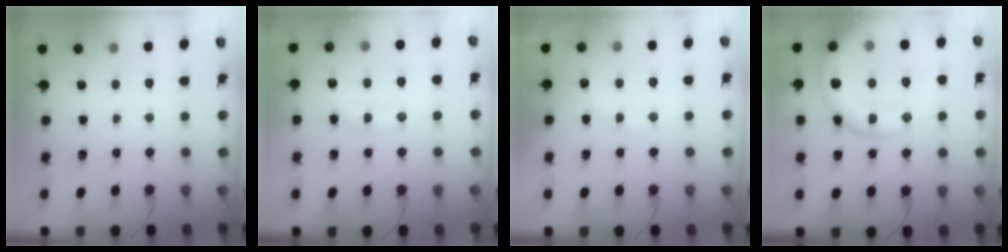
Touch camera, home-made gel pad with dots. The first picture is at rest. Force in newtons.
{"total": 11.5, "press": 11.5, "slide": 0.7}
{"total": 9.8, "press": 9.7, "slide": 1.4}
{"total": 21.9, "press": 21.7, "slide": 3.0}